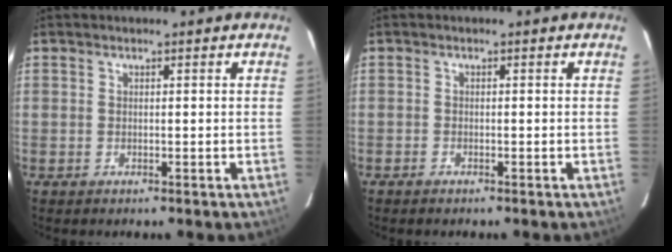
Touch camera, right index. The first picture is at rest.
{"total": 0.7, "force": [-0.7, 0.3, 0.1], "torque": [-0.004, 0.001, -0.013]}